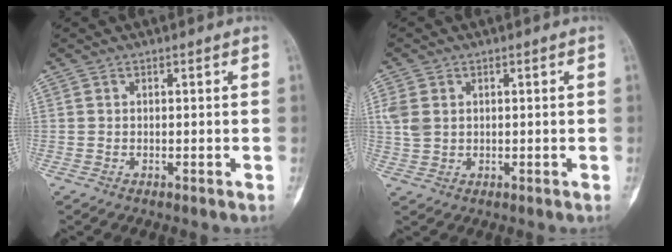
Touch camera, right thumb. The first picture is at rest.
{"total": 4.1, "force": [1.0, 3.0, 2.6], "torque": [-0.054, 0.001, 0.024]}